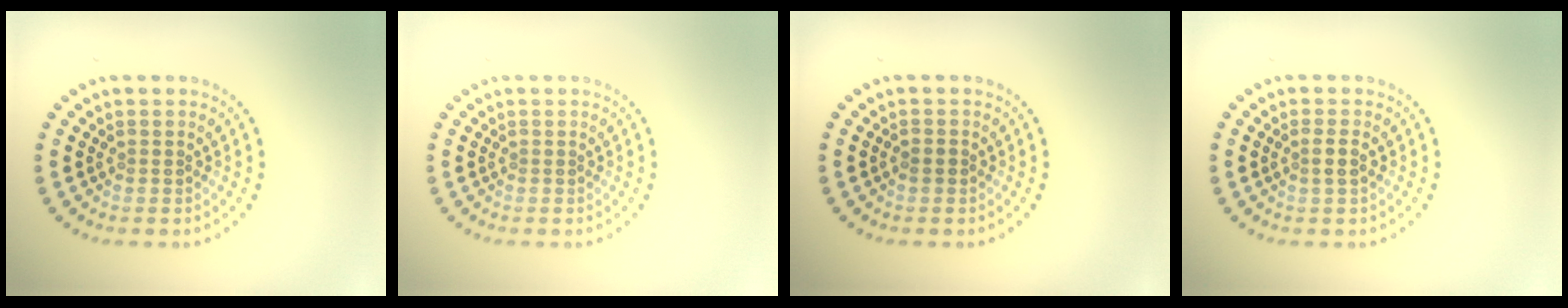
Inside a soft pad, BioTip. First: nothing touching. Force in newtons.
{"total": 0.0}
{"total": 0.9, "press": 0.8, "slide": 0.3}
{"total": 1.2, "press": 1.0, "slide": 0.7}